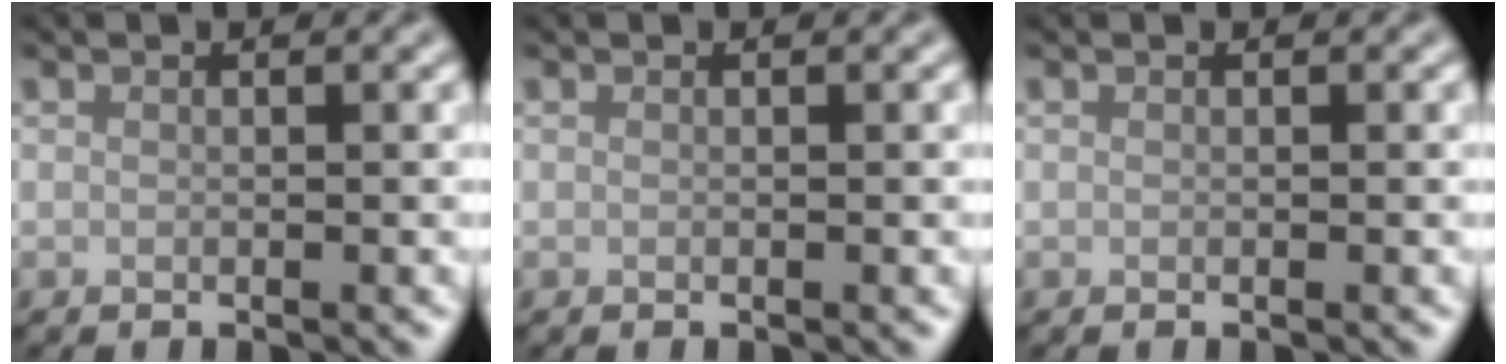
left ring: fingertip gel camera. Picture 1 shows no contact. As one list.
[{"total": 0.0}, {"total": 0.0}]